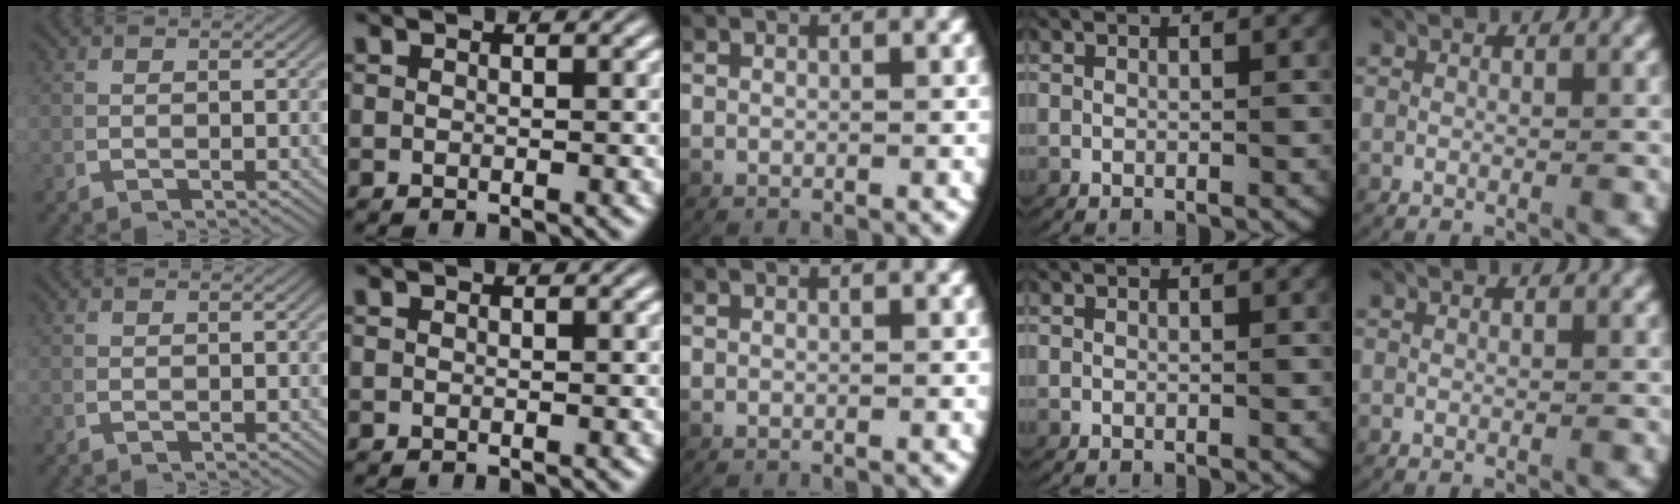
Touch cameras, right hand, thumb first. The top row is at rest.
{}